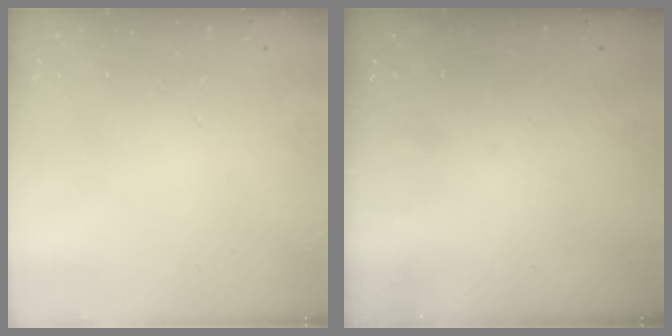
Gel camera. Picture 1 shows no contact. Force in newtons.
{"total": 0.0}